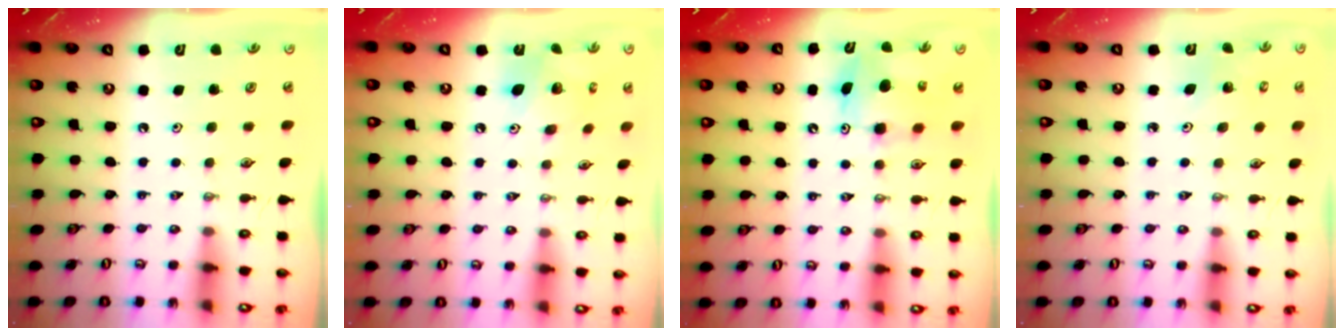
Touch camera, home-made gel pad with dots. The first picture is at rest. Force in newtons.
{"total": 10.8, "press": 10.7, "slide": 1.0}
{"total": 8.0, "press": 7.9, "slide": 0.5}
{"total": 2.4, "press": 2.4, "slide": 0.2}